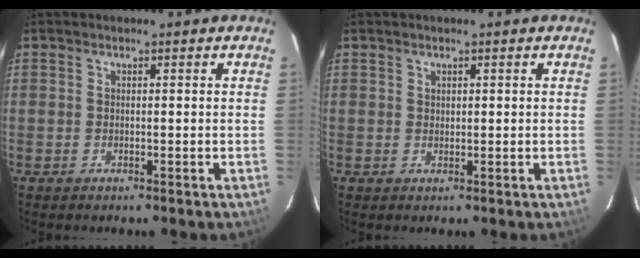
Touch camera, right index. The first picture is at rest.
{"total": 0.8, "force": [0.5, 0.6, 0.3], "torque": [-0.003, 0.003, 0.010]}